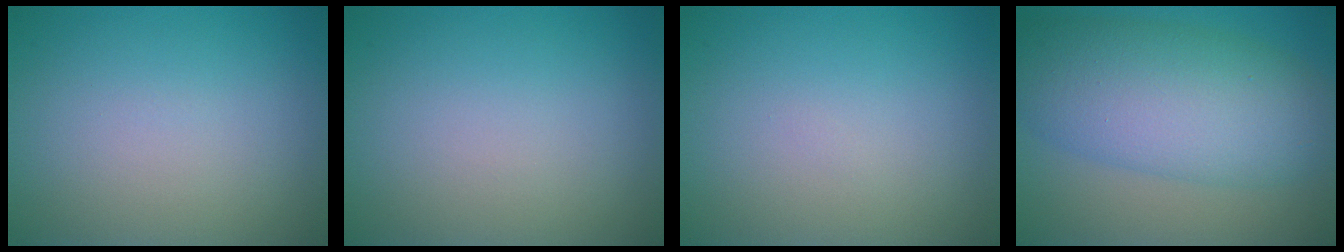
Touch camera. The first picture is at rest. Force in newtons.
{"total": 0.0}
{"total": 0.0}
{"total": 9.4, "press": 9.4, "slide": 0.2}